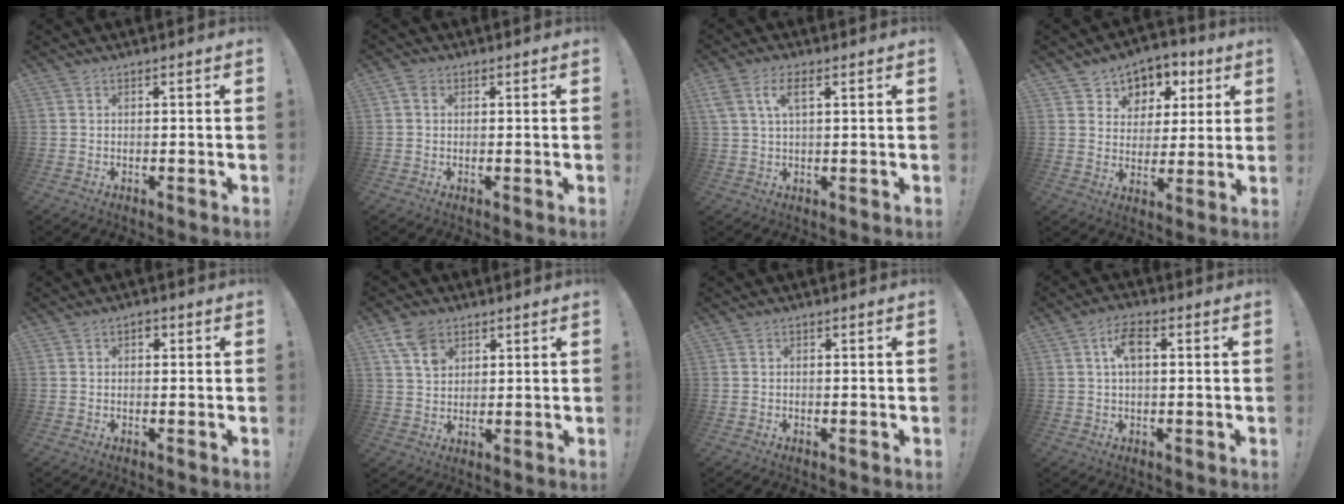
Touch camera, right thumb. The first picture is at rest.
{"total": 2.0, "force": [0.6, 1.6, 1.0], "torque": [-0.026, 0.008, 0.012]}
{"total": 6.0, "force": [2.4, 2.4, 5.0], "torque": [-0.099, 0.000, 0.041]}
{"total": 7.5, "force": [3.0, 6.6, 1.9], "torque": [-0.022, -0.026, 0.062]}
{"total": 1.6, "force": [0.4, 1.2, 1.0], "torque": [-0.006, 0.000, 0.002]}
{"total": 8.0, "force": [4.5, 5.6, 3.5], "torque": [-0.067, -0.011, 0.090]}
{"total": 0.0}
{"total": 6.1, "force": [1.3, 2.7, 5.3], "torque": [-0.092, 0.011, 0.022]}